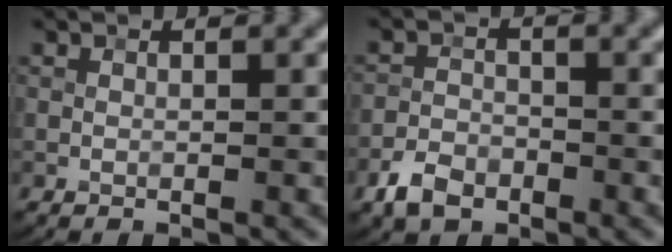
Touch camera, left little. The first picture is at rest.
{"total": 2.9, "force": [-2.0, 1.8, 1.0], "torque": [-0.016, -0.002, -0.046]}